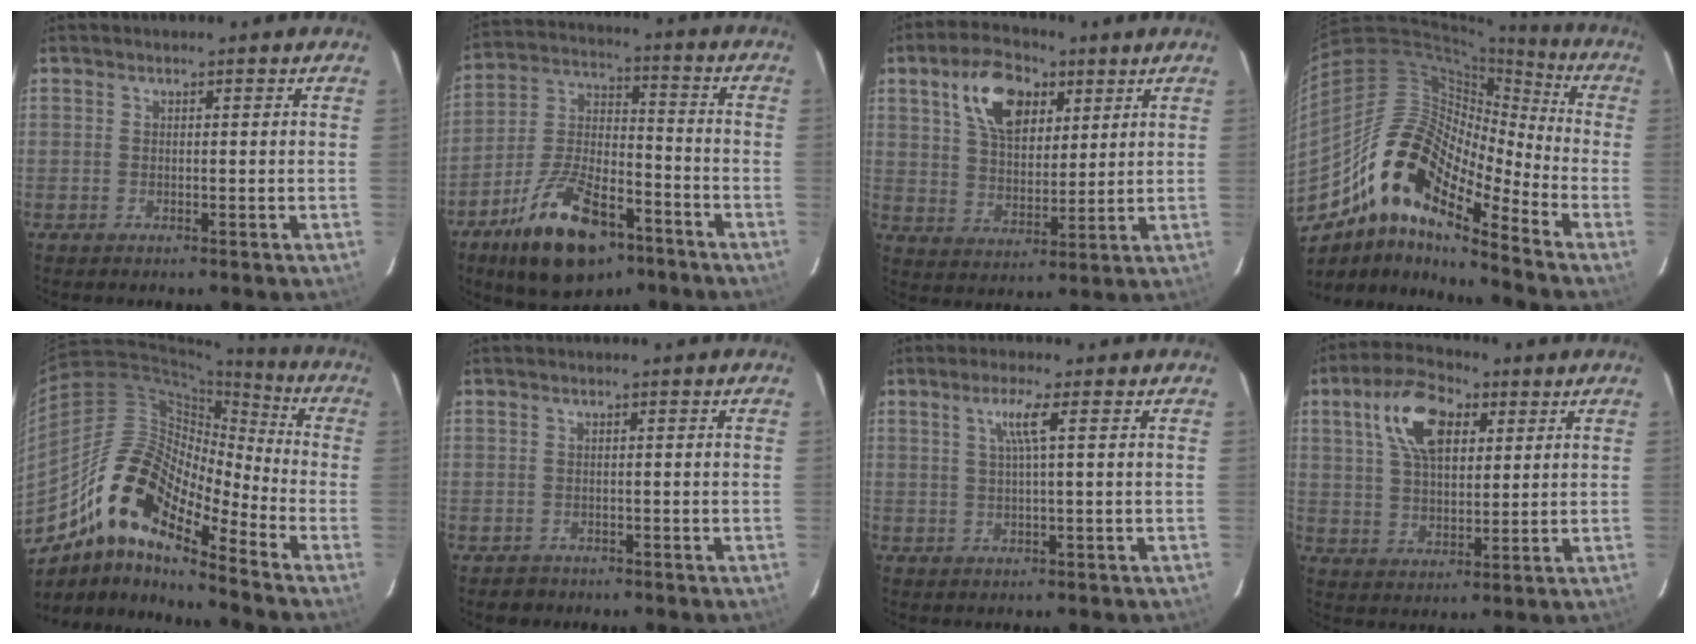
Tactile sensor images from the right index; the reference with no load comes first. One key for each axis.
{"total": 18.7, "fx": -11.1, "fy": 8.6, "fz": 12.3, "tx": -0.236, "ty": 0.005, "tz": -0.183}
{"total": 12.4, "fx": 5.8, "fy": 7.0, "fz": 8.4, "tx": -0.152, "ty": 0.022, "tz": 0.105}
{"total": 18.6, "fx": -12.6, "fy": 5.7, "fz": 12.5, "tx": -0.206, "ty": -0.012, "tz": -0.255}
{"total": 17.0, "fx": -11.6, "fy": 5.4, "fz": 11.2, "tx": -0.184, "ty": -0.002, "tz": -0.236}
{"total": 2.1, "fx": -1.1, "fy": 1.7, "fz": 0.0, "tx": -0.001, "ty": 0.008, "tz": -0.013}
{"total": 3.4, "fx": 1.1, "fy": -0.7, "fz": 3.2, "tx": -0.058, "ty": 0.001, "tz": 0.022}
{"total": 12.2, "fx": 5.0, "fy": 6.3, "fz": 9.1, "tx": -0.171, "ty": 0.029, "tz": 0.090}